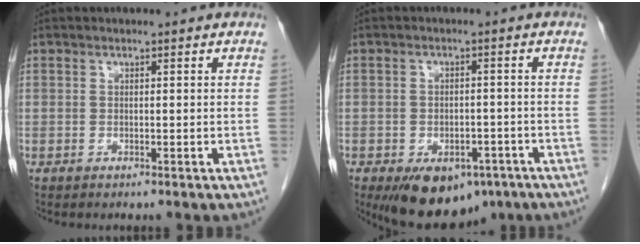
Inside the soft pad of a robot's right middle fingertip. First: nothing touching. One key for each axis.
{"total": 11.4, "fx": -7.1, "fy": 6.5, "fz": 6.1, "tx": -0.099, "ty": 0.001, "tz": -0.098}